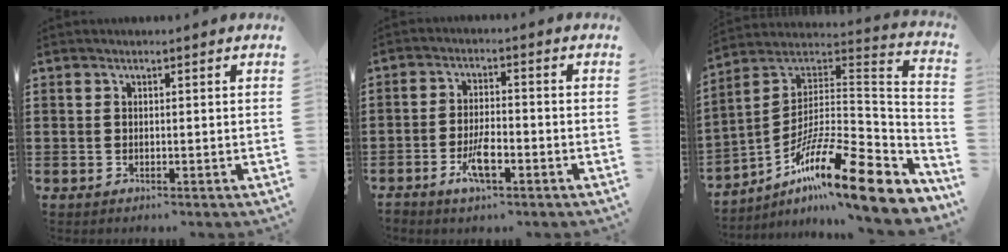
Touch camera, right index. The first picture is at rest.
{"total": 5.0, "force": [-2.5, 1.8, 3.9], "torque": [-0.085, 0.003, -0.050]}
{"total": 16.7, "force": [-10.2, 2.8, 12.9], "torque": [-0.213, -0.001, -0.180]}